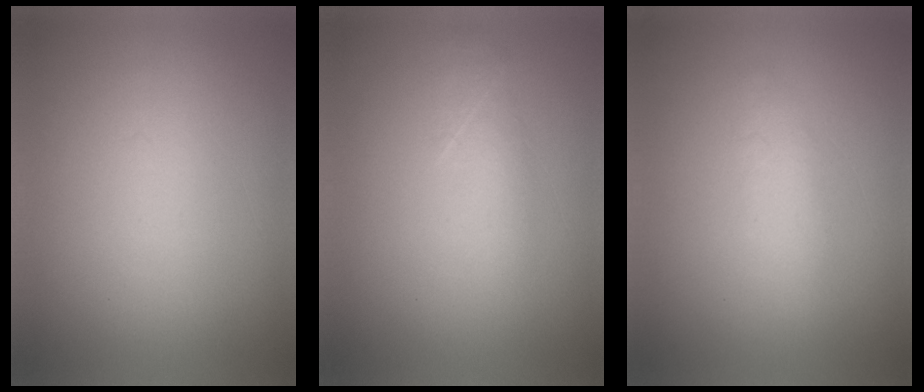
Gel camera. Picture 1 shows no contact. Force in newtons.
{"total": 2.2}
{"total": 1.9}